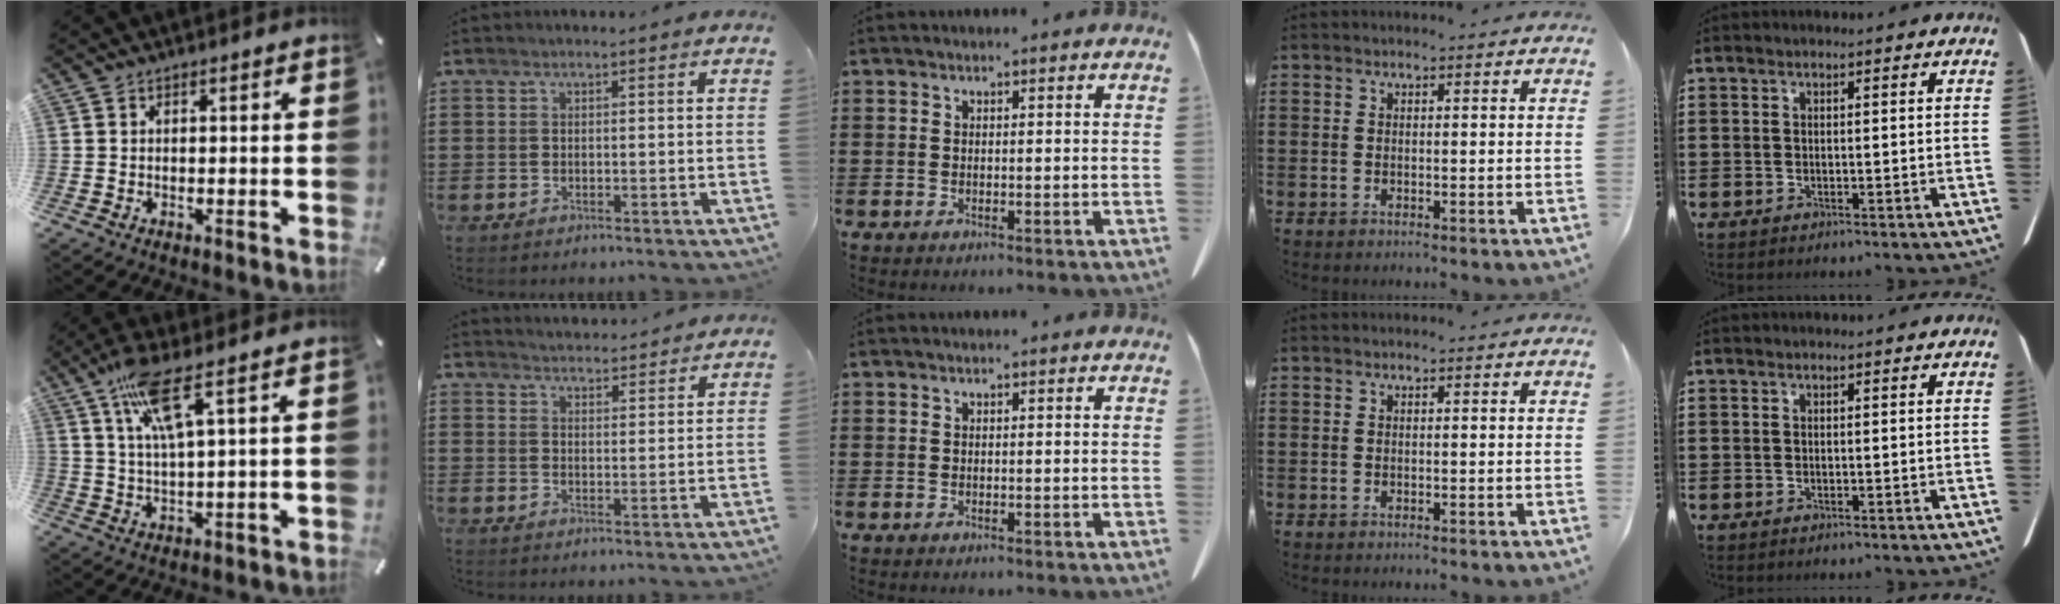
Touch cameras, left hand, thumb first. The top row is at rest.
{"thumb": {"total": 10.2, "force": [5.2, 1.5, 8.6], "torque": [-0.170, -0.003, 0.091]}, "index": {"total": 3.3, "force": [3.3, 0.1, -0.1], "torque": [-0.008, -0.015, 0.059]}}